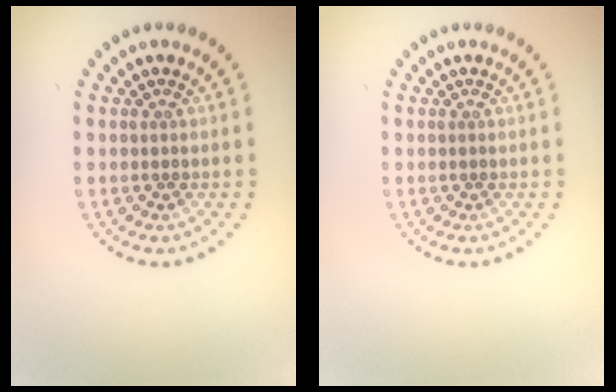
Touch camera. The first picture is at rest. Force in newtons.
{"total": 0.0}